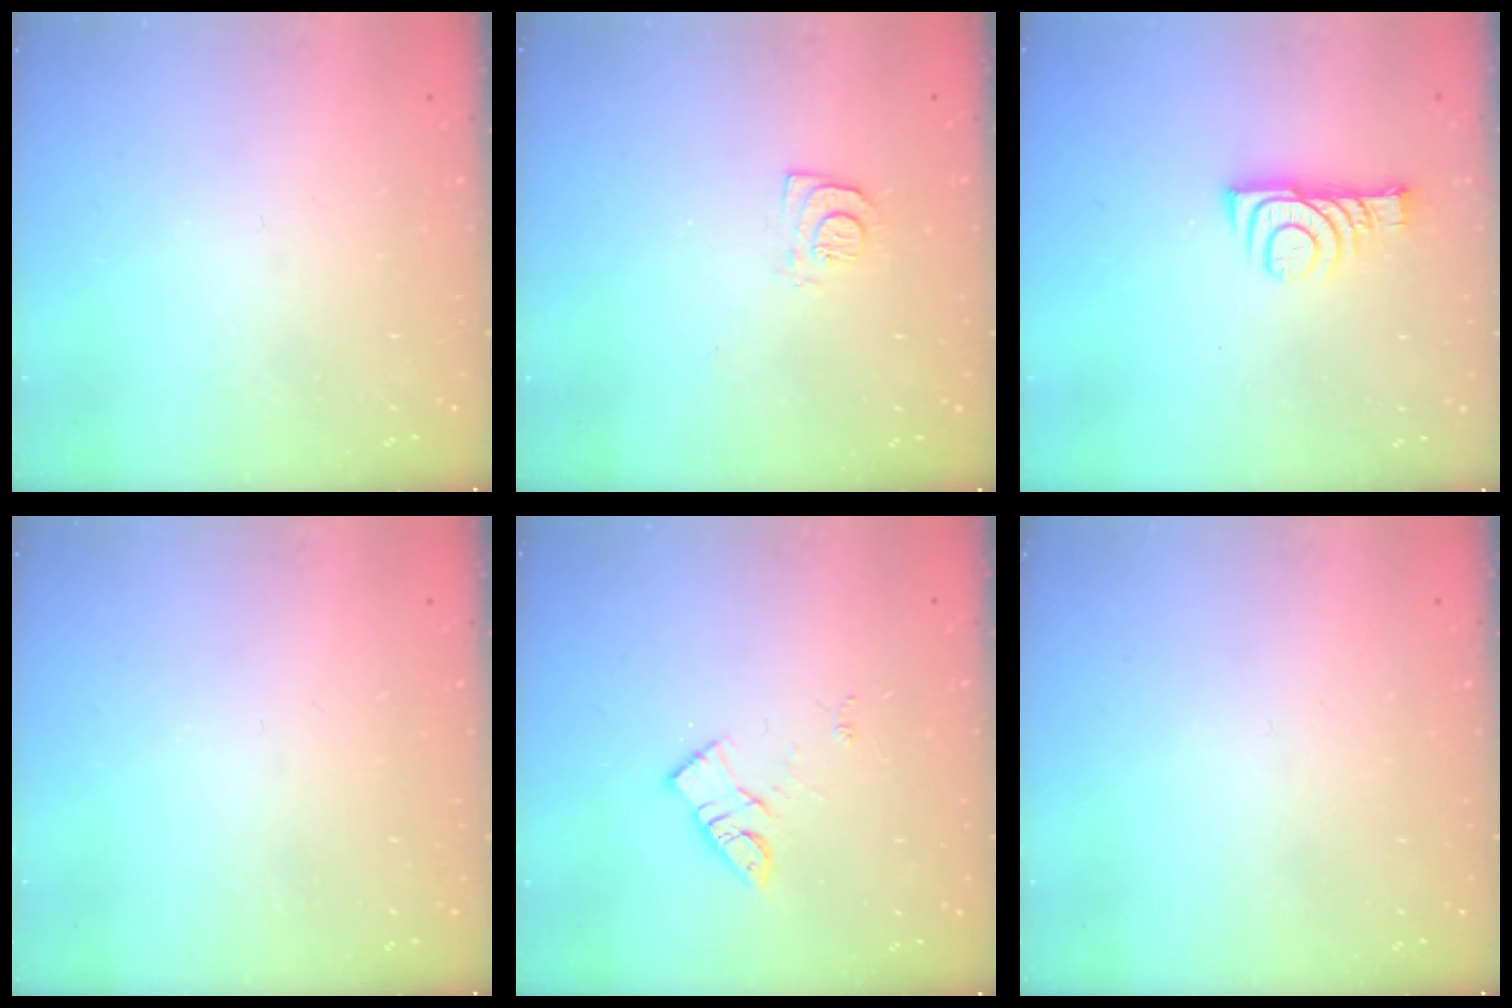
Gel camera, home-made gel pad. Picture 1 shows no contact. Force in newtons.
{"total": 6.8, "press": 6.7, "slide": 0.7}
{"total": 9.4, "press": 9.4, "slide": 0.9}
{"total": 0.0}
{"total": 10.7, "press": 10.7, "slide": 0.7}
{"total": 0.0}